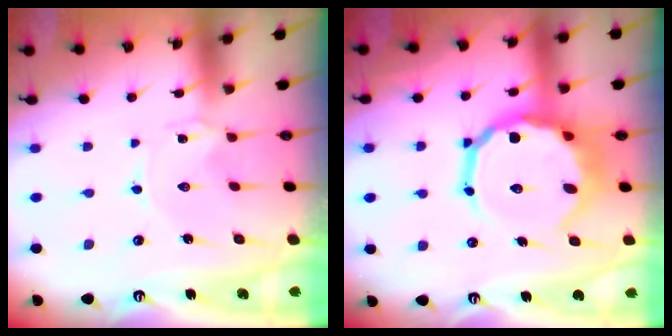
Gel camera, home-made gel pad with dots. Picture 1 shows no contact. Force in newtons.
{"total": 16.9, "press": 16.3, "slide": 4.2}